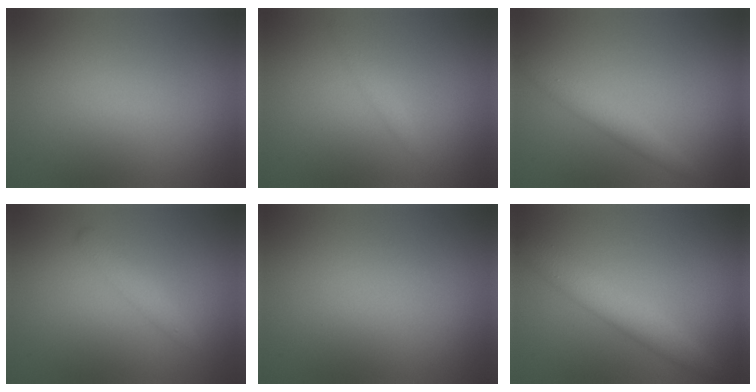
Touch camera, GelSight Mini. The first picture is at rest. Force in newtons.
{"total": 1.0, "press": 0.9, "slide": 0.2}
{"total": 2.2, "press": 2.2, "slide": 0.3}
{"total": 1.6, "press": 1.6, "slide": 0.1}
{"total": 0.0}
{"total": 3.7, "press": 3.7, "slide": 0.1}